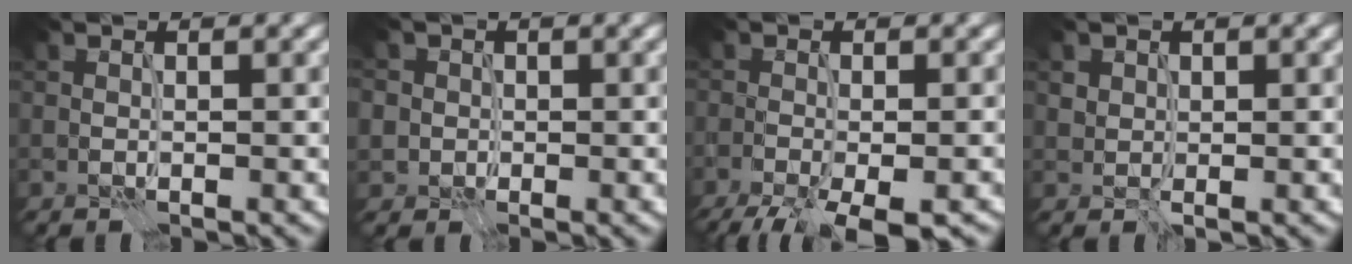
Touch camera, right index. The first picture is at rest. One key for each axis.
{"total": 2.5, "fx": 0.6, "fy": 2.4, "fz": 0.5, "tx": -0.005, "ty": 0.003, "tz": 0.010}
{"total": 7.4, "fx": -5.0, "fy": 2.5, "fz": 4.9, "tx": -0.083, "ty": -0.037, "tz": -0.067}
{"total": 1.2, "fx": 0.7, "fy": 1.0, "fz": 0.3, "tx": -0.007, "ty": -0.003, "tz": 0.015}